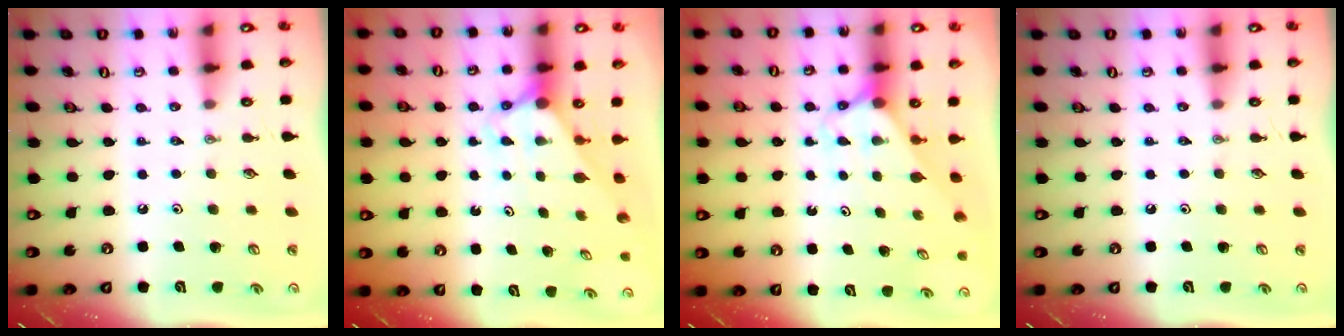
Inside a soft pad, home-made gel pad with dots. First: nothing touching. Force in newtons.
{"total": 3.0, "press": 3.0, "slide": 0.0}
{"total": 2.4, "press": 2.4, "slide": 0.1}
{"total": 0.0}